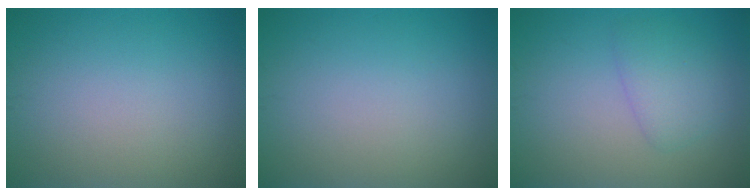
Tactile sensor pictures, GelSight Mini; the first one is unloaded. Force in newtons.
{"total": 0.0}
{"total": 2.6, "press": 2.6, "slide": 0.1}